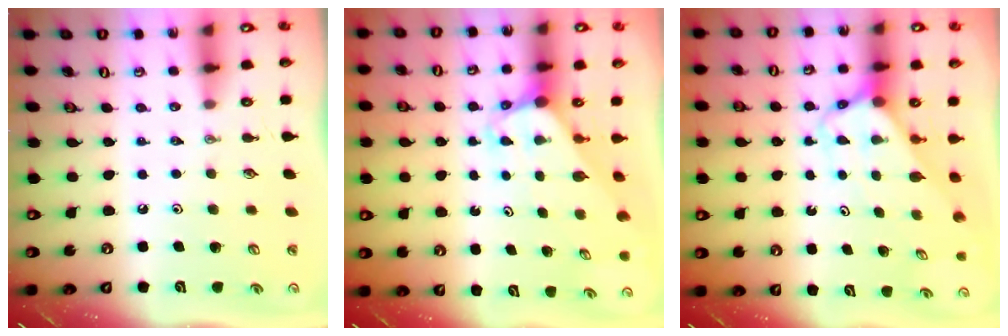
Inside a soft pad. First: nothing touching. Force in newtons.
{"total": 3.1, "press": 3.1, "slide": 0.2}
{"total": 3.9, "press": 3.9, "slide": 0.3}